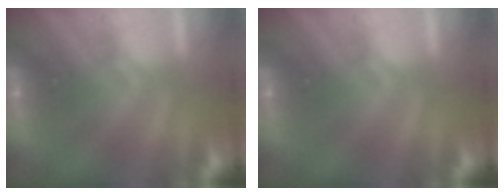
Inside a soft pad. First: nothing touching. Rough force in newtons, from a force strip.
{"total": 0.0}